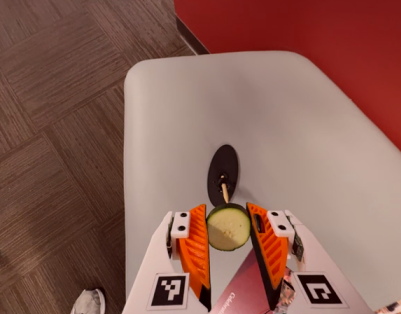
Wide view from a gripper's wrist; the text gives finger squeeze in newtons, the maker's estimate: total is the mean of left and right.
{"total": 11.6, "left": 13.4, "right": 9.9}